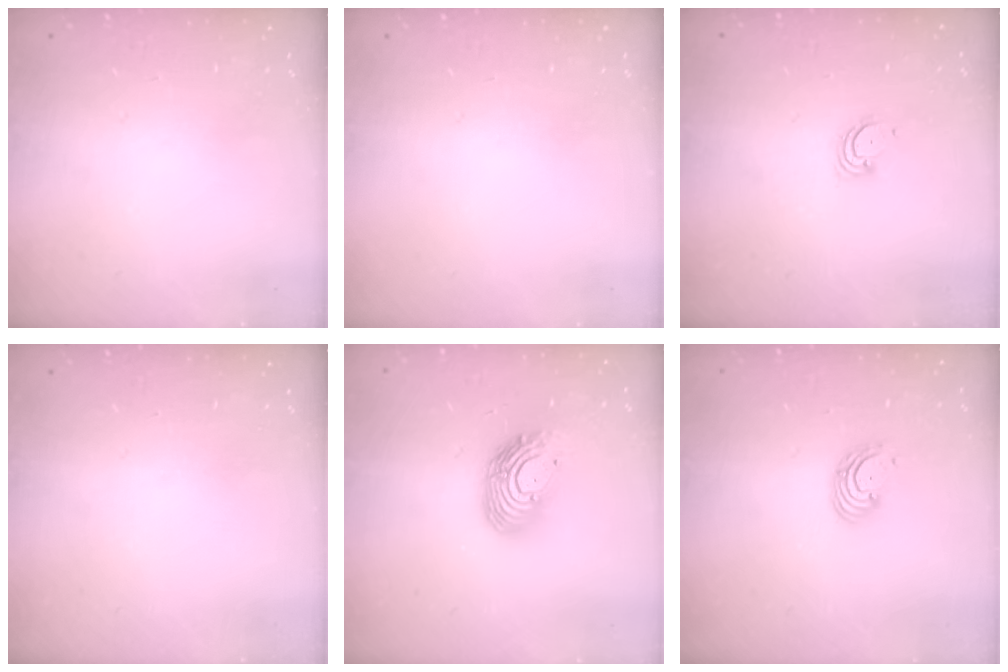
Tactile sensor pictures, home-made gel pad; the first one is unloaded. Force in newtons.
{"total": 0.0}
{"total": 3.1, "press": 3.1, "slide": 0.3}
{"total": 0.0}
{"total": 13.2, "press": 13.2, "slide": 0.8}
{"total": 2.8, "press": 2.8, "slide": 0.2}